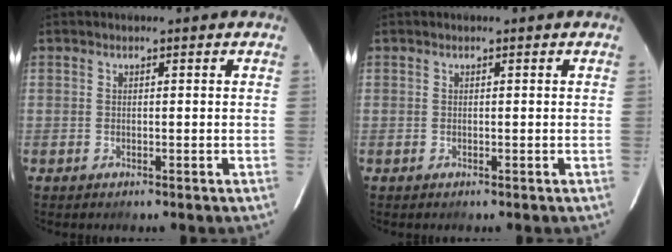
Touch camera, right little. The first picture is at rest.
{"total": 0.0}